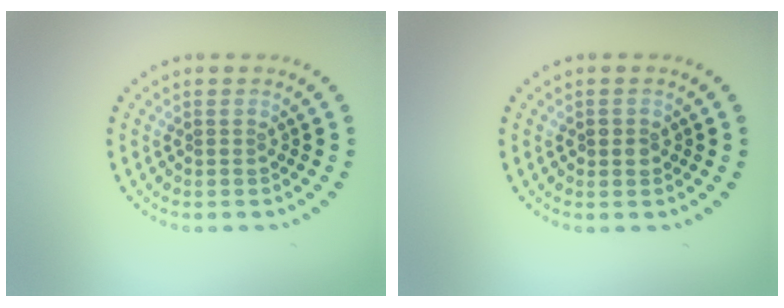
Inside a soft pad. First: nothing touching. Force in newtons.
{"total": 1.1, "press": 1.0, "slide": 0.3}